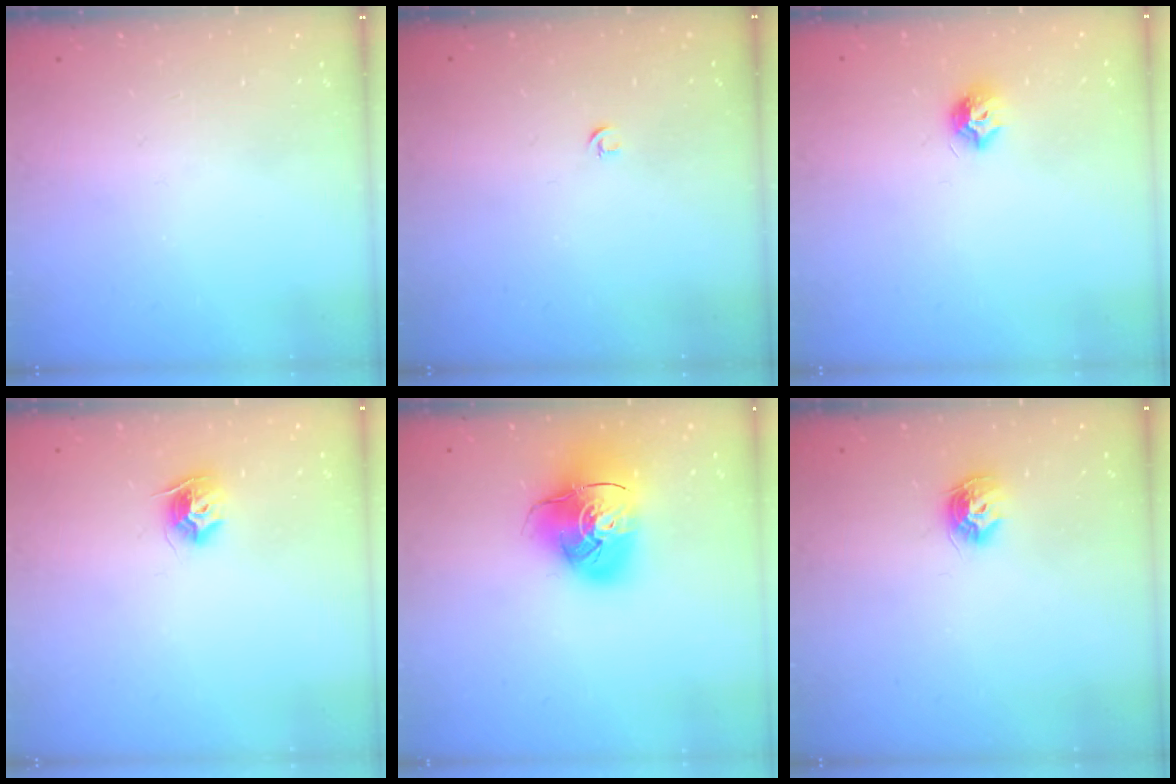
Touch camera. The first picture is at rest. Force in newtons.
{"total": 2.7, "press": 2.6, "slide": 0.6}
{"total": 7.5, "press": 7.5, "slide": 0.1}
{"total": 8.7, "press": 8.6, "slide": 0.4}
{"total": 14.9, "press": 14.7, "slide": 2.1}
{"total": 8.3, "press": 8.3, "slide": 0.2}